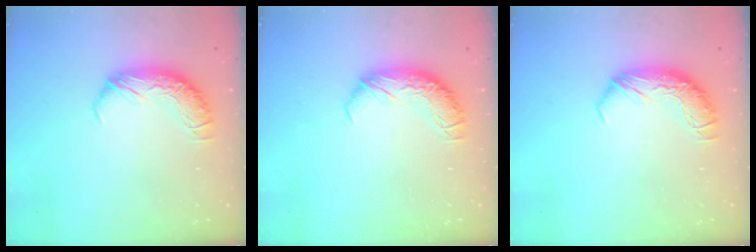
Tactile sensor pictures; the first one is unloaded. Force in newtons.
{"total": 0.0}
{"total": 0.0}